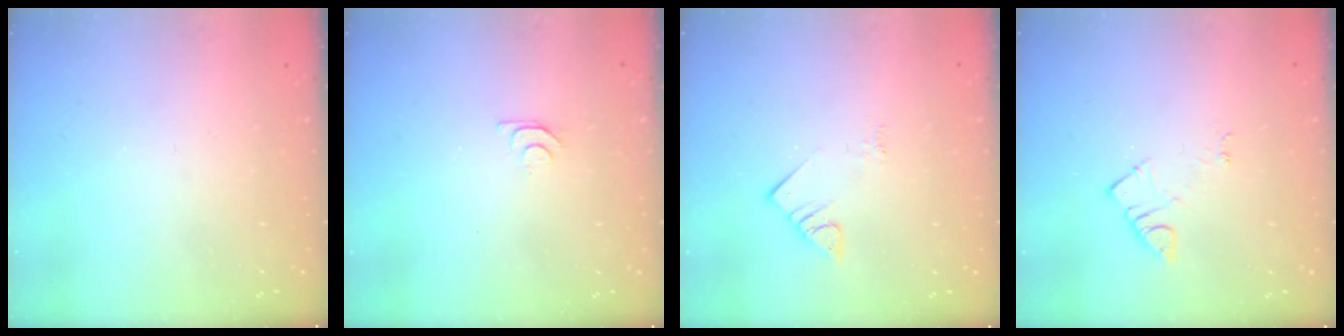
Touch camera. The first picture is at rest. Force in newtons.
{"total": 5.9, "press": 5.8, "slide": 0.6}
{"total": 3.8, "press": 3.7, "slide": 0.6}
{"total": 4.2, "press": 4.1, "slide": 0.8}